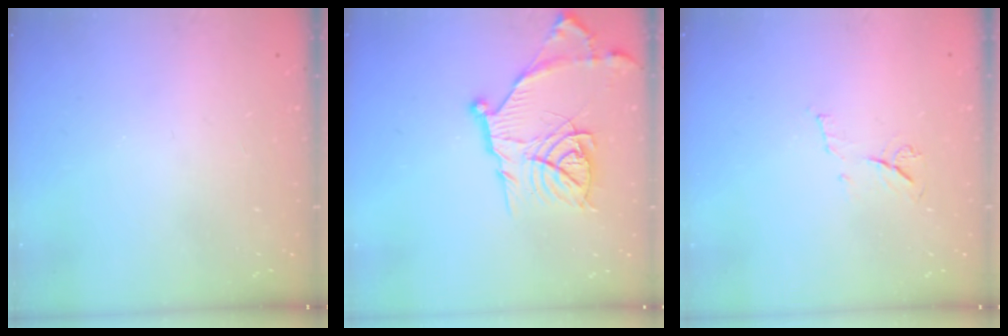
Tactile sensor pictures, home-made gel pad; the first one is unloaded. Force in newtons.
{"total": 17.5, "press": 17.4, "slide": 1.6}
{"total": 6.5, "press": 6.5, "slide": 0.8}